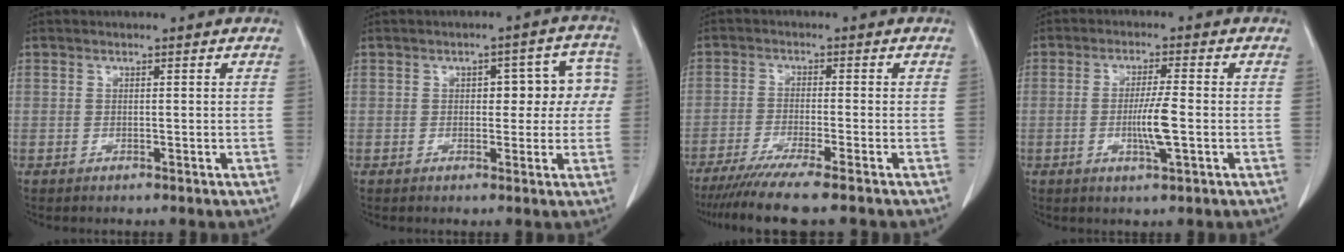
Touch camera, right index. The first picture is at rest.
{"total": 7.0, "force": [0.7, 3.7, 6.0], "torque": [-0.057, 0.039, 0.010]}
{"total": 9.3, "force": [-7.5, -1.0, 5.3], "torque": [-0.074, -0.028, -0.120]}
{"total": 5.4, "force": [-1.1, 0.0, 5.3], "torque": [-0.102, -0.010, -0.020]}